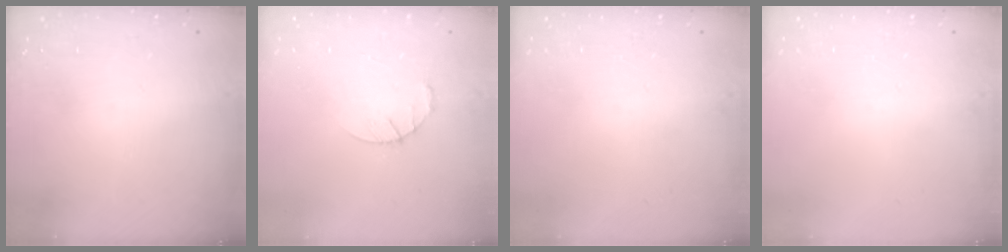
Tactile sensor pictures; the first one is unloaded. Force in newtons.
{"total": 3.4, "press": 3.3, "slide": 0.5}
{"total": 0.0}
{"total": 0.0}